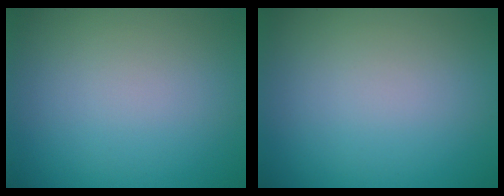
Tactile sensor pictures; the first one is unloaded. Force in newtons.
{"total": 0.0}